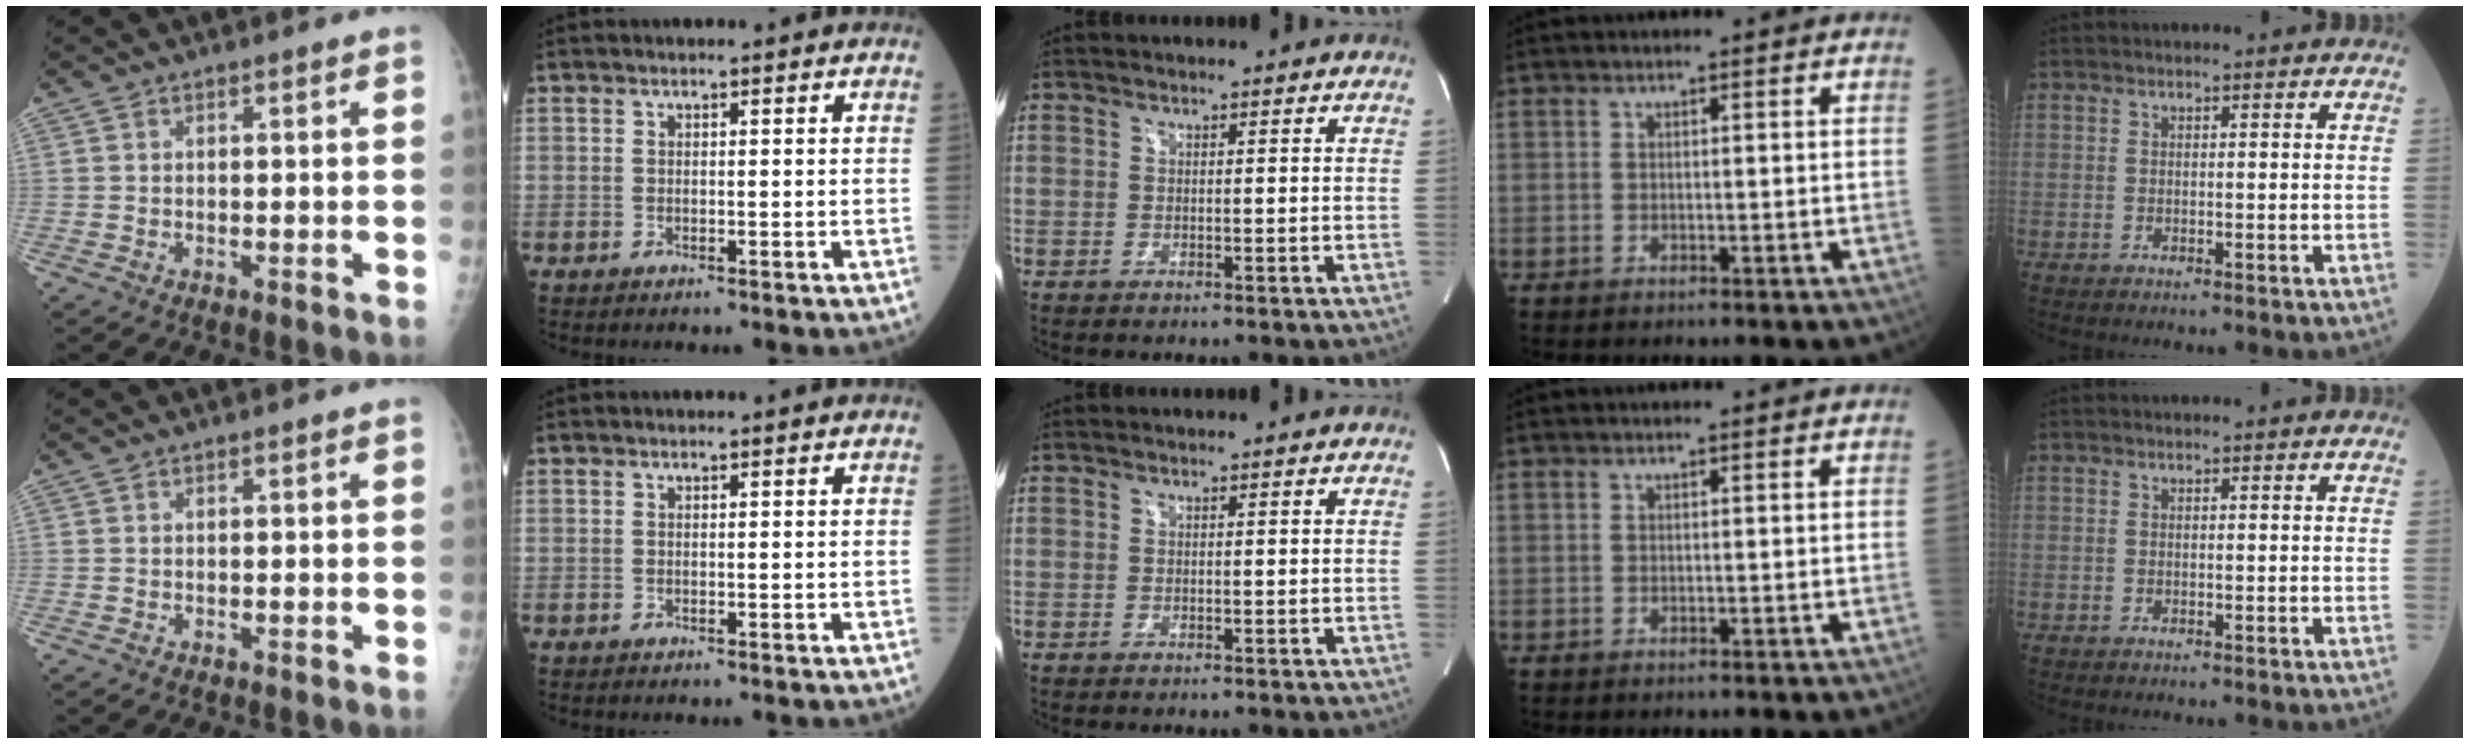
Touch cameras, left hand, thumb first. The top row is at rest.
{}